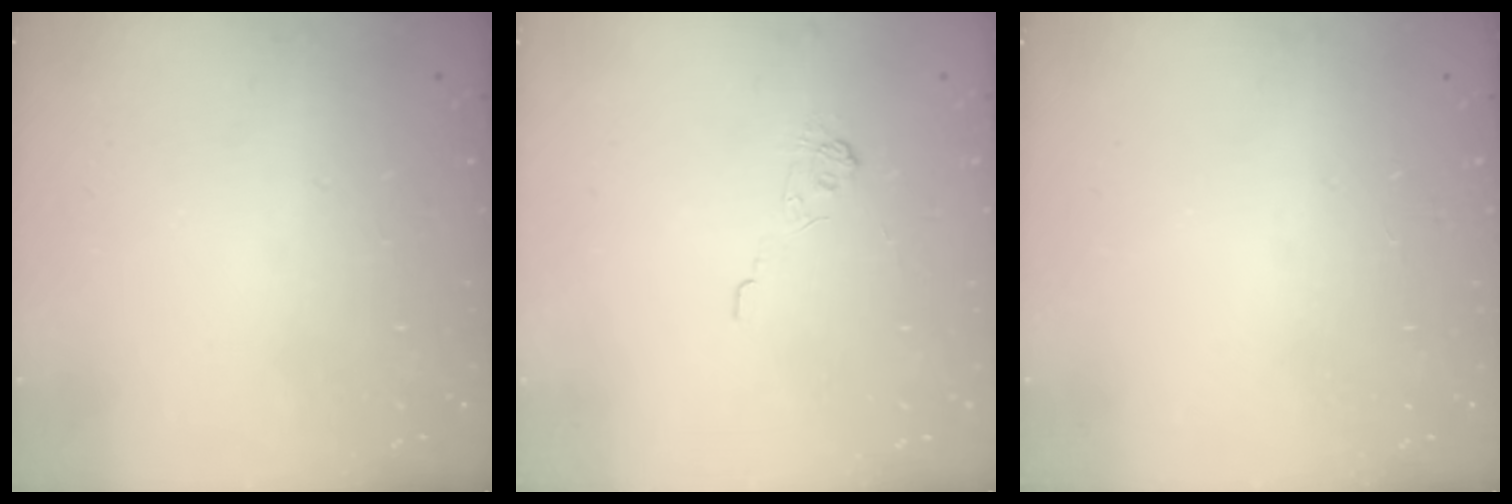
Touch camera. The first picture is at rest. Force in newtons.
{"total": 2.5, "press": 2.1, "slide": 1.4}
{"total": 0.0}